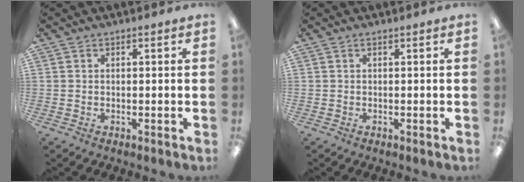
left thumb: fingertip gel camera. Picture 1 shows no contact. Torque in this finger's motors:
{"motor_torque": [-0.04, -0.04, 0.03, -0.02, 0.00]}